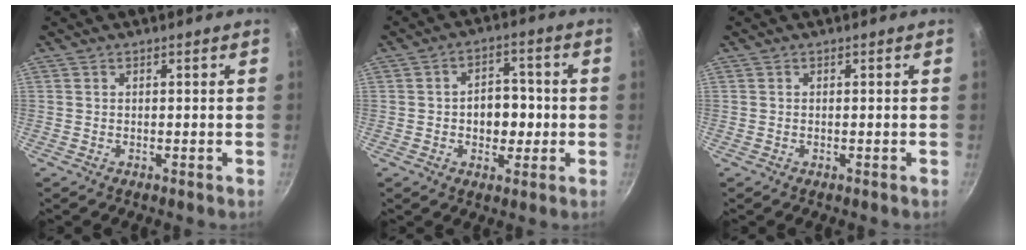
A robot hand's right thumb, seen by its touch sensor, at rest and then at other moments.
{"total": 7.7, "force": [-0.6, 5.5, 5.4], "torque": [-0.042, 0.010, -0.013]}
{"total": 0.0}